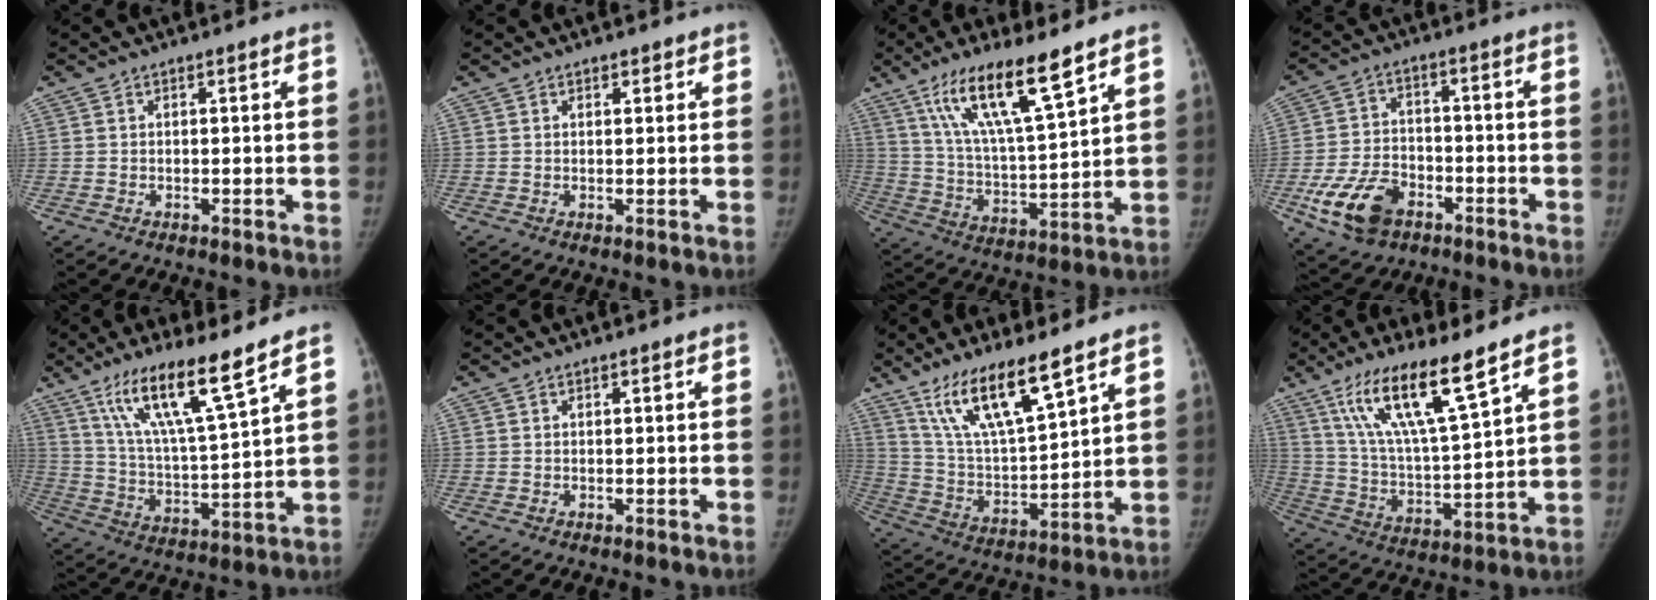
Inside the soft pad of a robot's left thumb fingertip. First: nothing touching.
{"total": 1.2, "force": [0.8, 0.7, 0.4], "torque": [0.004, -0.004, 0.008]}
{"total": 16.5, "force": [10.4, 2.9, 12.4], "torque": [-0.215, -0.049, 0.201]}
{"total": 11.9, "force": [-5.8, 7.7, 7.0], "torque": [-0.122, 0.021, -0.099]}
{"total": 15.5, "force": [10.1, 1.7, 11.6], "torque": [-0.203, -0.055, 0.194]}
{"total": 0.0}
{"total": 15.7, "force": [10.4, 3.7, 11.2], "torque": [-0.193, -0.051, 0.211]}
{"total": 16.8, "force": [10.7, 2.6, 12.7], "torque": [-0.223, -0.053, 0.208]}